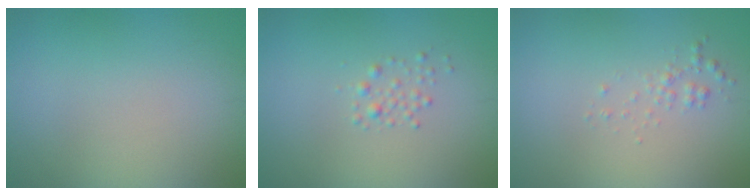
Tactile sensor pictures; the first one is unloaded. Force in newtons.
{"total": 1.1, "press": 1.1, "slide": 0.1}
{"total": 0.9, "press": 0.9, "slide": 0.0}